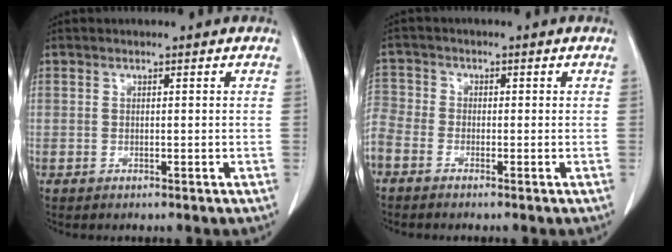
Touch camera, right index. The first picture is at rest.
{"total": 7.1, "force": [-3.7, 5.4, 2.7], "torque": [-0.100, 0.005, -0.078]}